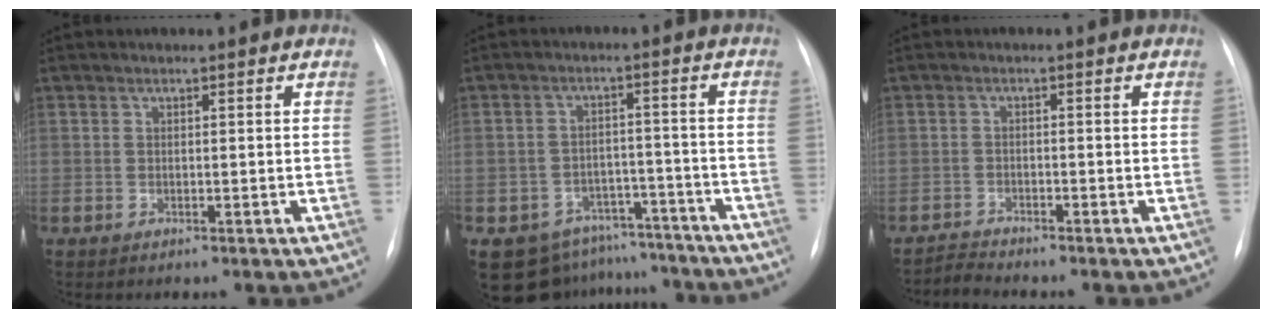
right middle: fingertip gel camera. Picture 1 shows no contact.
{"total": 11.0, "force": [-8.9, 6.4, 1.5], "torque": [-0.015, 0.035, -0.113]}
{"total": 2.0, "force": [-1.9, -0.3, -0.6], "torque": [0.013, -0.013, -0.036]}